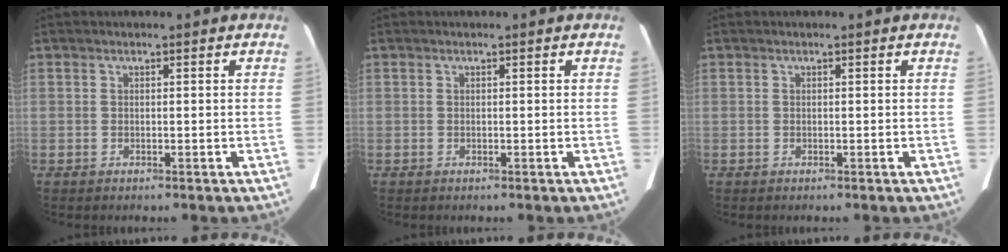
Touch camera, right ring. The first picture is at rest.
{"total": 0.0}
{"total": 0.0}